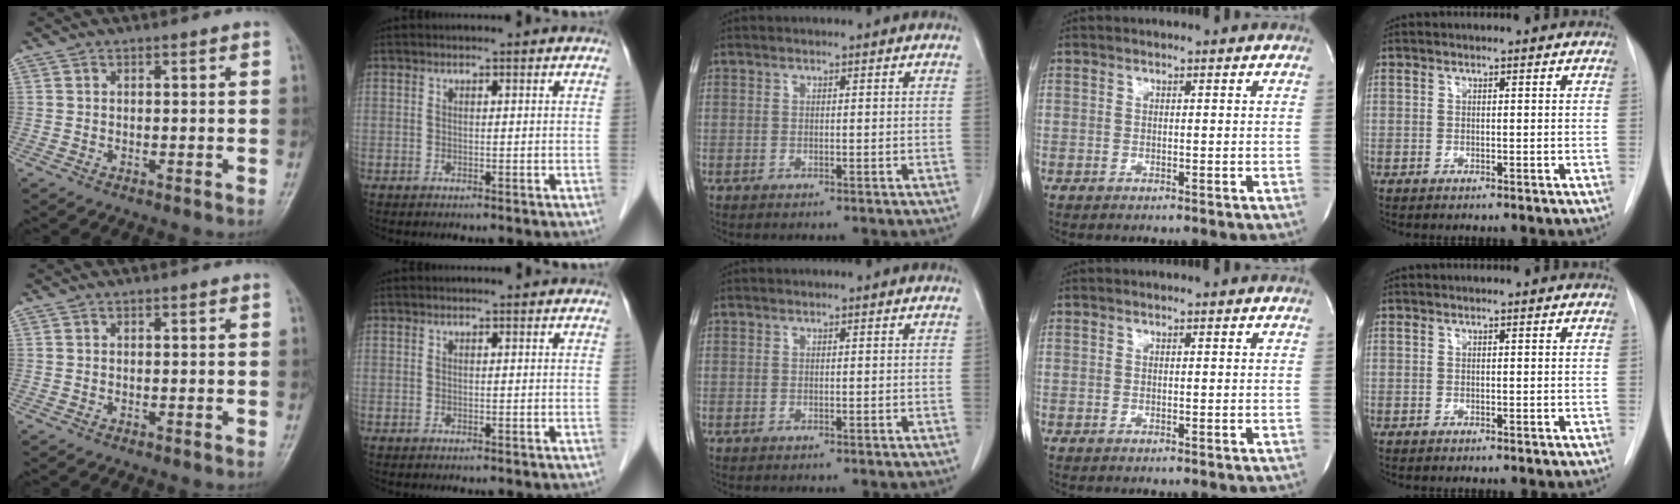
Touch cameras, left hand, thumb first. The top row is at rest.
{}